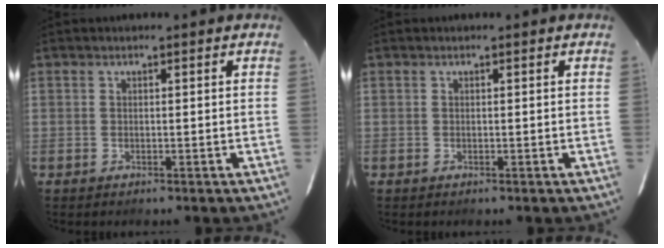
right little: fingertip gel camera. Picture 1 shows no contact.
{"total": 0.0}